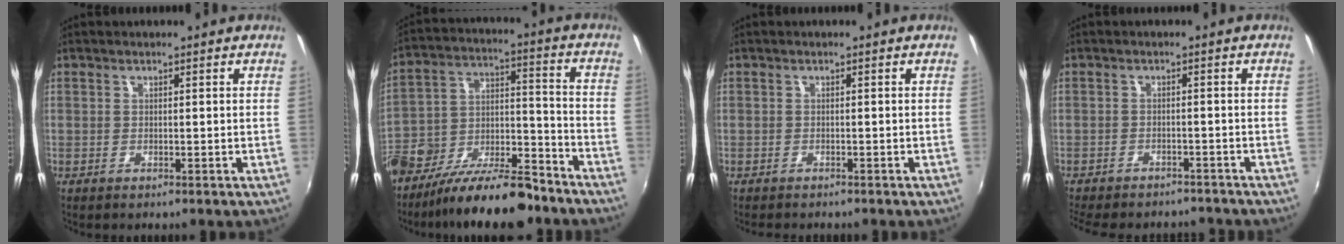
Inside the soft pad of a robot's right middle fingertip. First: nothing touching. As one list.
[{"total": 19.4, "force": [-12.4, 8.3, 12.4], "torque": [-0.252, -0.008, -0.203]}, {"total": 1.6, "force": [-1.5, 0.5, 0.3], "torque": [-0.011, -0.006, -0.023]}, {"total": 12.9, "force": [-11.2, 4.2, 4.8], "torque": [-0.112, -0.014, -0.153]}]